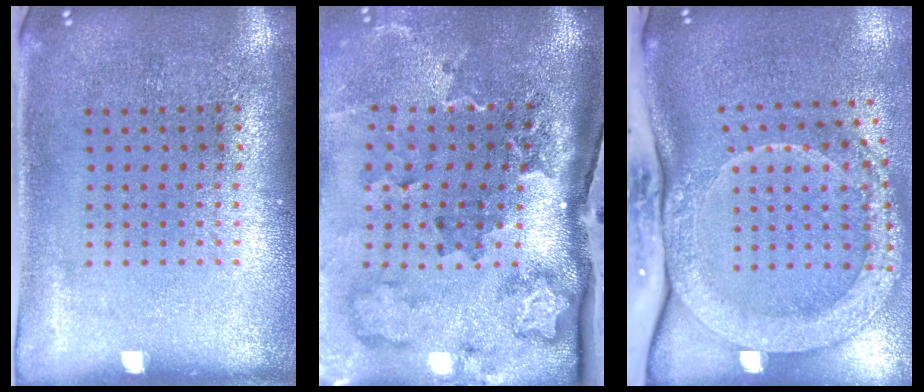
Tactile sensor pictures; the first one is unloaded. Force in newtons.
{"total": 3.5, "press": 2.3, "slide": 2.6}
{"total": 3.0, "press": 2.3, "slide": 2.0}